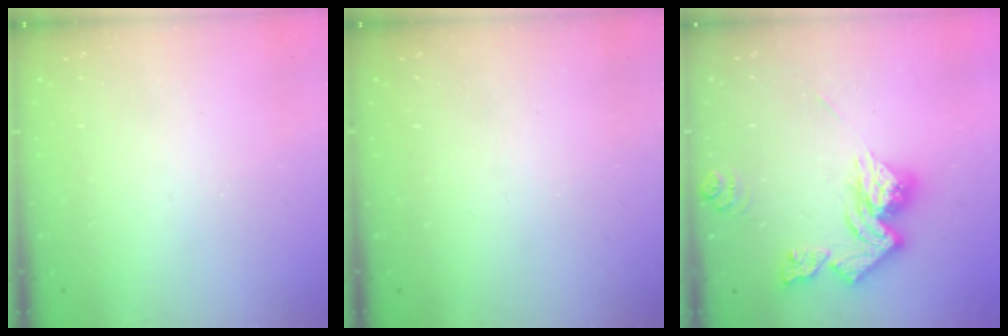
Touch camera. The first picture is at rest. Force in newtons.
{"total": 0.0}
{"total": 13.3, "press": 13.3, "slide": 1.3}